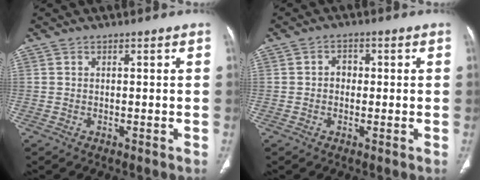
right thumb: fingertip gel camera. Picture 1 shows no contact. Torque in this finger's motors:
{"motor_torque": [-0.31, 0.18, 0.00, 0.29, 0.05]}